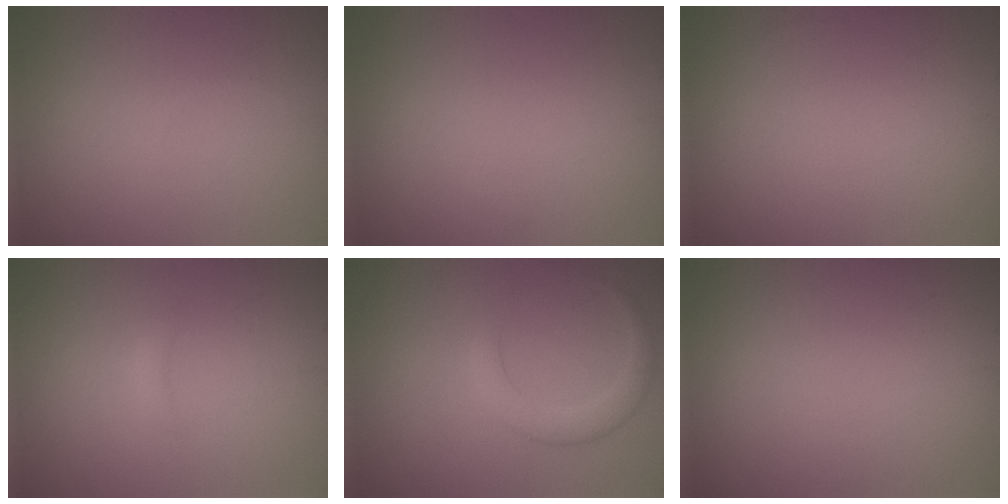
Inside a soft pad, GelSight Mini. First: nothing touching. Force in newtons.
{"total": 0.0}
{"total": 0.0}
{"total": 0.7, "press": 0.7, "slide": 0.1}
{"total": 2.6, "press": 2.6, "slide": 0.2}
{"total": 0.0}